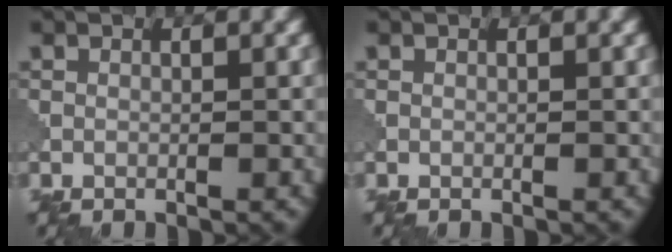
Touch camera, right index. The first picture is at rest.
{"total": 0.0}